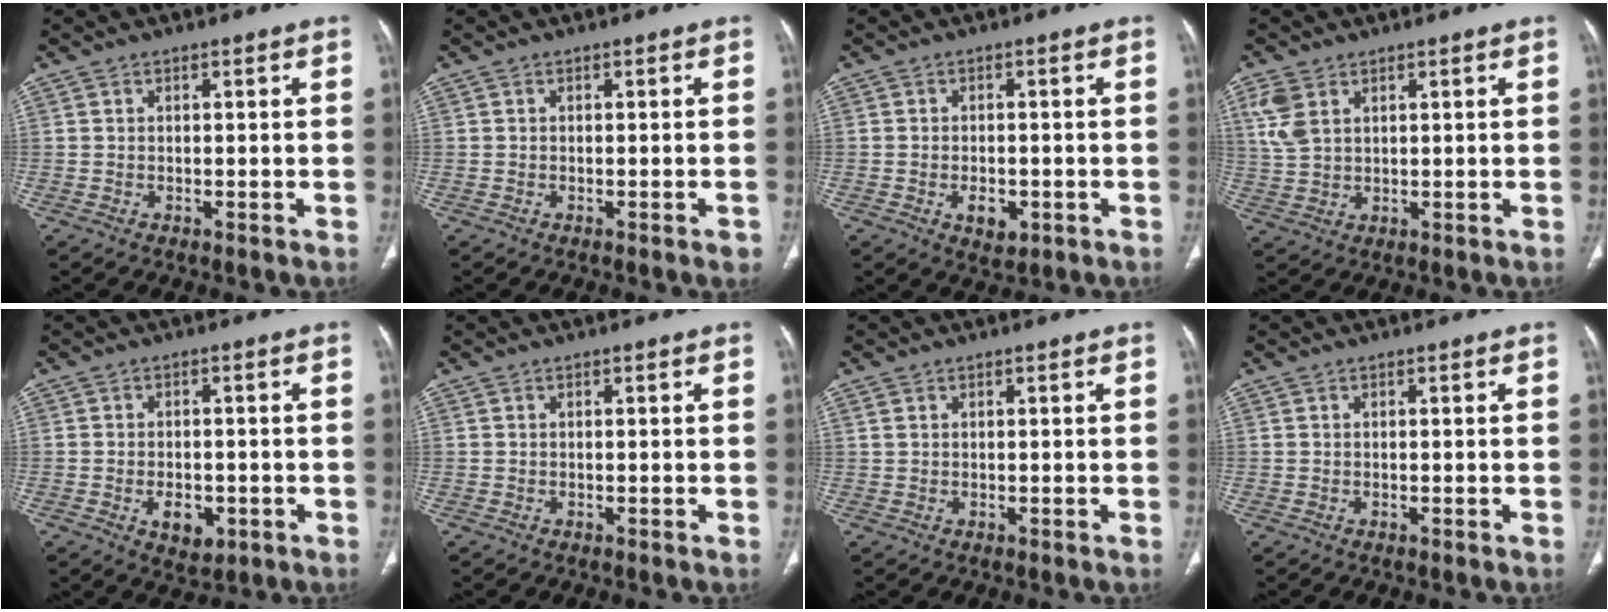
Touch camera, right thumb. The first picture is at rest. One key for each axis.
{"total": 1.3, "fx": -0.8, "fy": 0.3, "fz": 1.0, "tx": -0.010, "ty": -0.001, "tz": -0.011}
{"total": 4.3, "fx": -1.5, "fy": 2.6, "fz": 3.0, "tx": -0.039, "ty": 0.004, "tz": -0.016}
{"total": 5.9, "fx": 2.8, "fy": 3.6, "fz": 3.7, "tx": -0.084, "ty": -0.002, "tz": 0.067}
{"total": 5.4, "fx": -1.9, "fy": 3.3, "fz": 3.9, "tx": -0.048, "ty": 0.005, "tz": -0.019}
{"total": 0.0}
{"total": 0.9, "fx": 0.6, "fy": 0.6, "fz": 0.4, "tx": -0.007, "ty": 0.003, "tz": 0.014}
{"total": 0.0}